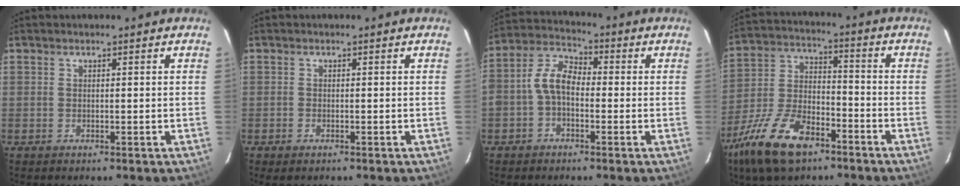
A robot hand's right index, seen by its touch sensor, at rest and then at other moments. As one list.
[{"total": 1.1, "force": [-0.8, 0.6, 0.5], "torque": [-0.010, -0.005, -0.015]}, {"total": 6.9, "force": [-1.5, 4.5, 5.0], "torque": [-0.108, 0.023, -0.034]}, {"total": 17.1, "force": [-10.9, 7.8, 10.7], "torque": [-0.239, -0.009, -0.202]}]